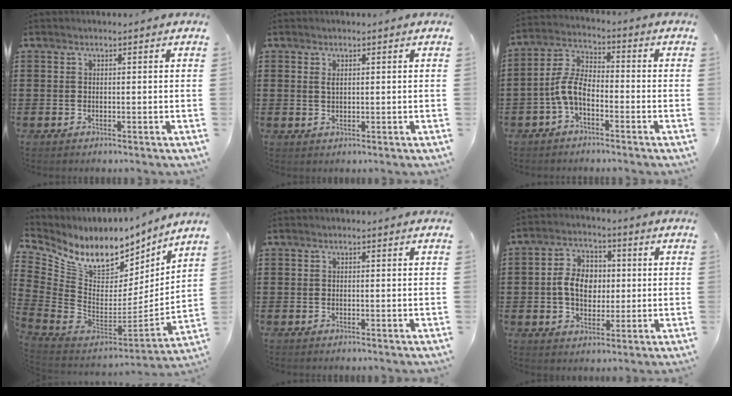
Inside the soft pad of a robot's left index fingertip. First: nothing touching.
{"total": 1.2, "force": [0.4, 0.5, 1.0], "torque": [-0.021, 0.003, 0.007]}
{"total": 6.4, "force": [-2.9, 3.0, 4.9], "torque": [-0.121, 0.002, -0.063]}
{"total": 9.9, "force": [6.6, 5.1, 5.3], "torque": [-0.121, -0.063, 0.115]}
{"total": 0.0}
{"total": 7.3, "force": [0.1, 5.3, 5.0], "torque": [-0.112, 0.011, -0.007]}